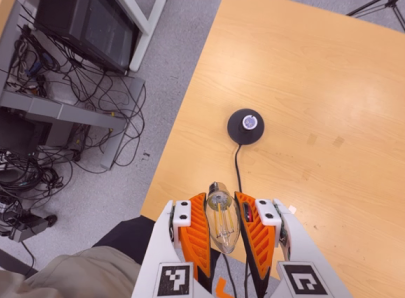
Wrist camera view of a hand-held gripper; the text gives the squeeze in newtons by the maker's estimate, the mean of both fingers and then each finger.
{"total": 21.8, "left": 23.6, "right": 19.9}